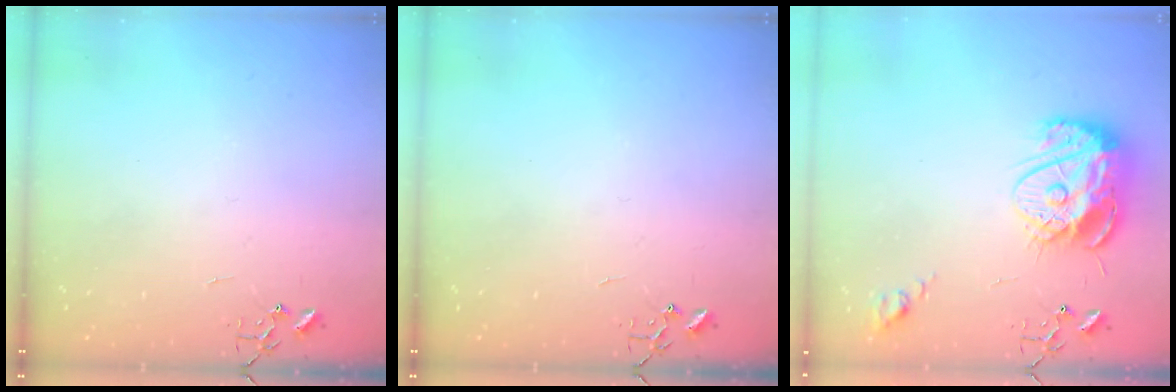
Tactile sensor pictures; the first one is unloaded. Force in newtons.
{"total": 0.0}
{"total": 15.6, "press": 15.5, "slide": 1.4}